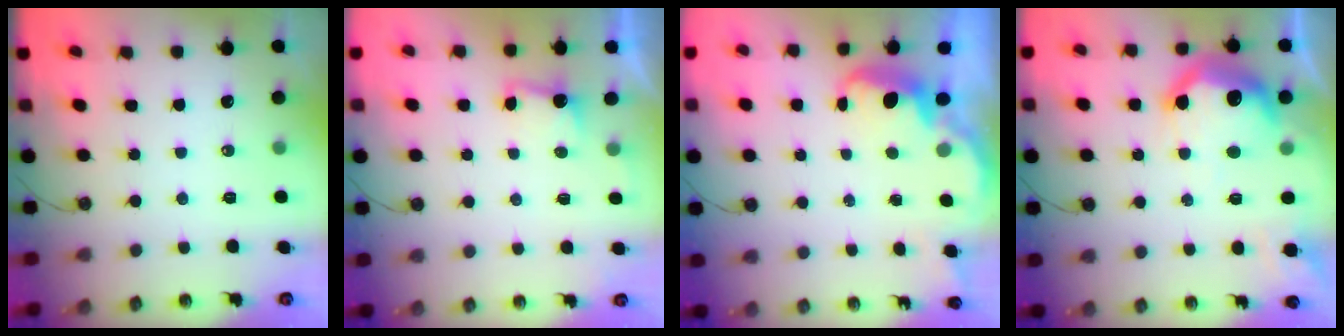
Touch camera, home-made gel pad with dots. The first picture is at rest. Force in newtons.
{"total": 2.3, "press": 2.1, "slide": 1.0}
{"total": 2.7, "press": 2.7, "slide": 0.7}
{"total": 20.2, "press": 20.1, "slide": 1.5}